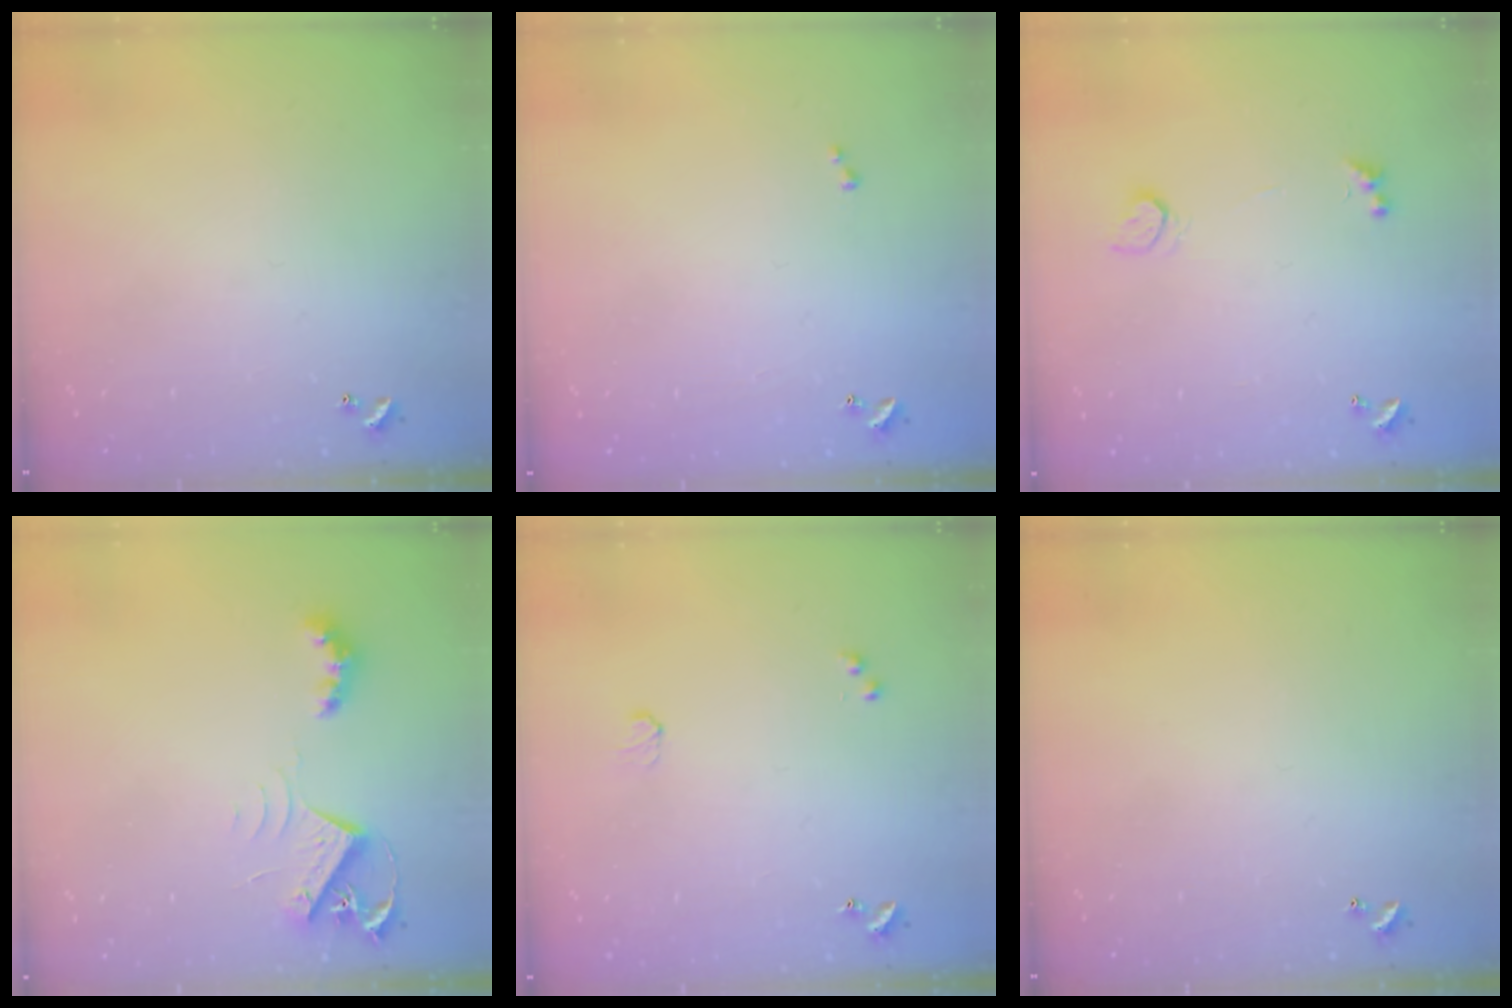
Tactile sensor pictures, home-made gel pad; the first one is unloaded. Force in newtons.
{"total": 0.0}
{"total": 2.5, "press": 2.2, "slide": 1.2}
{"total": 6.5, "press": 6.5, "slide": 0.9}
{"total": 1.8, "press": 1.8, "slide": 0.4}
{"total": 0.0}